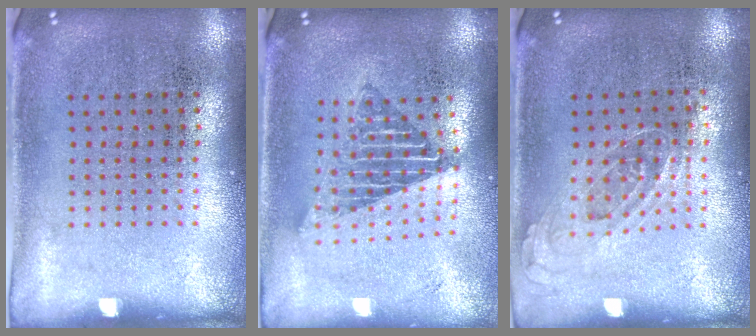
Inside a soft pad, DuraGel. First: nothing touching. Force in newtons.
{"total": 1.7, "press": 1.4, "slide": 1.0}
{"total": 0.8, "press": 0.7, "slide": 0.5}